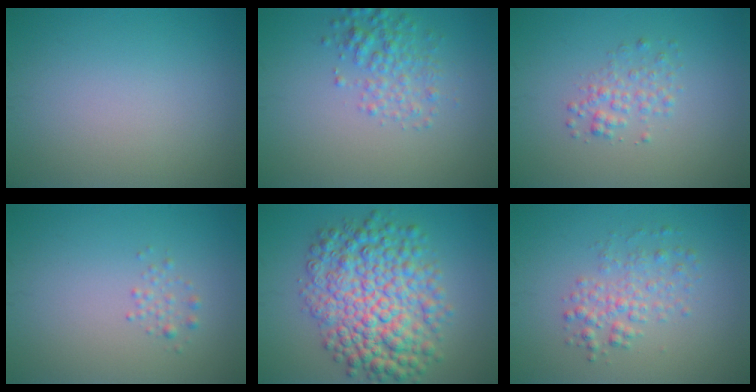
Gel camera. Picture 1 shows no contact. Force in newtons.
{"total": 2.9, "press": 2.9, "slide": 0.0}
{"total": 1.8, "press": 1.8, "slide": 0.1}
{"total": 1.0, "press": 1.0, "slide": 0.0}
{"total": 9.3, "press": 9.3, "slide": 0.1}
{"total": 2.7, "press": 2.7, "slide": 0.0}